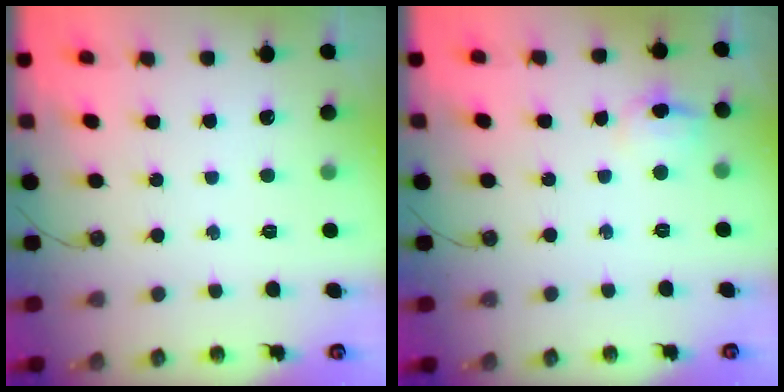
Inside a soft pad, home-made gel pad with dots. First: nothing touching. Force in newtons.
{"total": 7.5, "press": 7.4, "slide": 1.0}